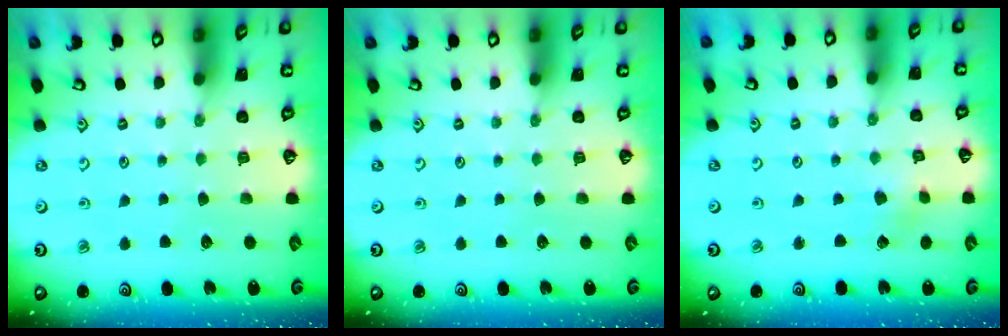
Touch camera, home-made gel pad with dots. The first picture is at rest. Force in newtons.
{"total": 0.0}
{"total": 1.8, "press": 1.8, "slide": 0.1}